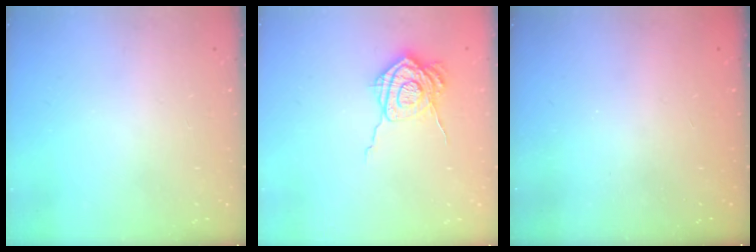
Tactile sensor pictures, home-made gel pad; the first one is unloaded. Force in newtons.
{"total": 14.0, "press": 14.0, "slide": 0.2}
{"total": 2.3, "press": 2.2, "slide": 0.7}